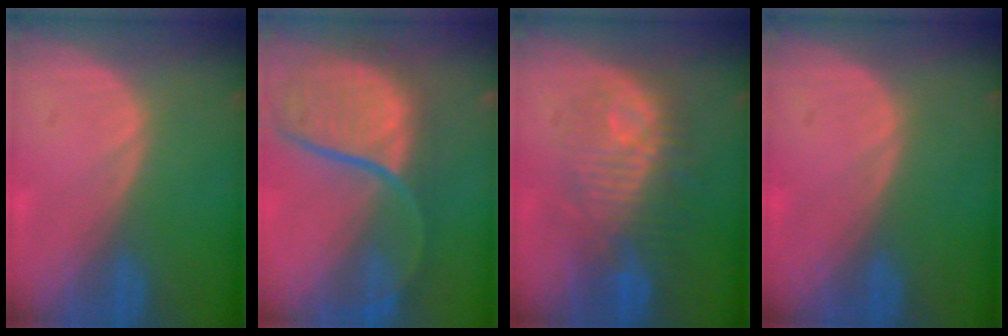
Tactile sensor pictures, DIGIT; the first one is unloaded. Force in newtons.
{"total": 12.1, "press": 9.9, "slide": 6.9}
{"total": 9.4, "press": 9.4, "slide": 1.2}
{"total": 0.0}